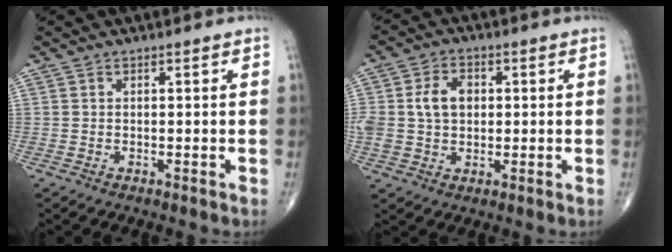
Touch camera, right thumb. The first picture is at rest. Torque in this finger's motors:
{"motor_torque": [0.58, 1.43, 0.65, -0.29, 0.11]}